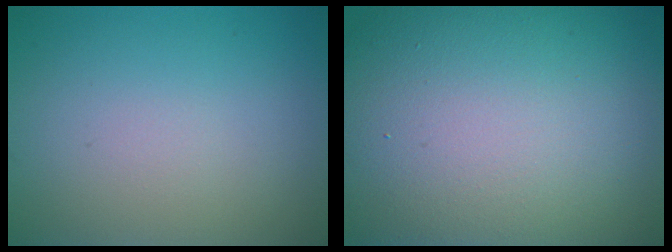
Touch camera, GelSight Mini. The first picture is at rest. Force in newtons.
{"total": 20.2, "press": 20.2, "slide": 0.8}